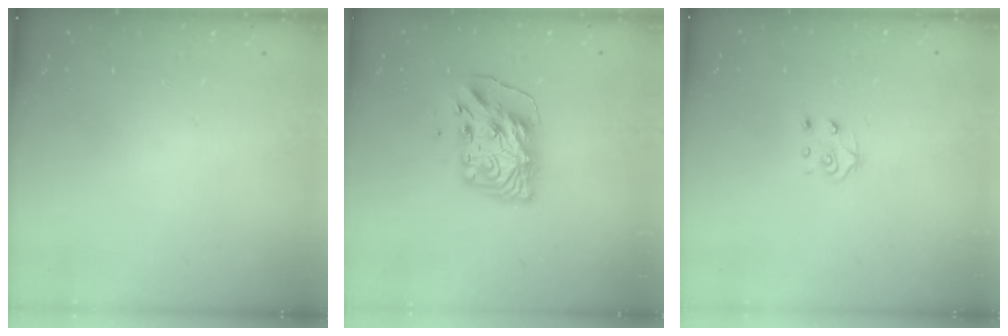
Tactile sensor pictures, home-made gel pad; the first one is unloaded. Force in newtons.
{"total": 9.7, "press": 9.6, "slide": 1.3}
{"total": 4.3, "press": 4.3, "slide": 0.5}